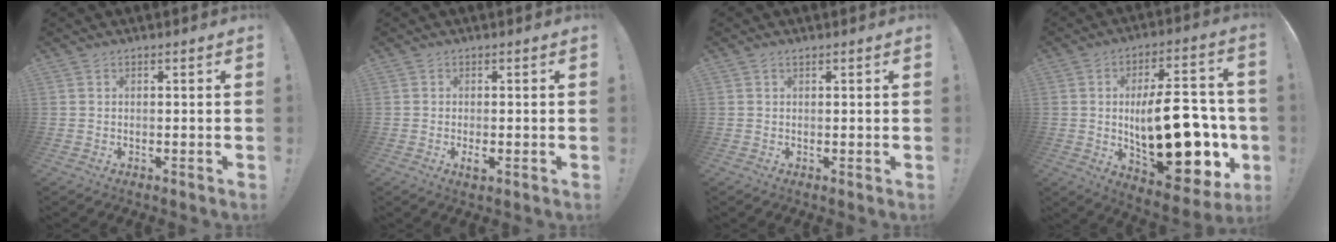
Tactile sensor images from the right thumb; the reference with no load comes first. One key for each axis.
{"total": 1.9, "fx": -0.6, "fy": 0.7, "fz": 1.7, "tx": -0.025, "ty": 0.001, "tz": -0.009}
{"total": 0.9, "fx": 0.6, "fy": 0.1, "fz": 0.6, "tx": -0.013, "ty": 0.001, "tz": 0.011}
{"total": 25.4, "fx": -2.2, "fy": 11.3, "fz": 22.7, "tx": -0.362, "ty": 0.007, "tz": -0.025}